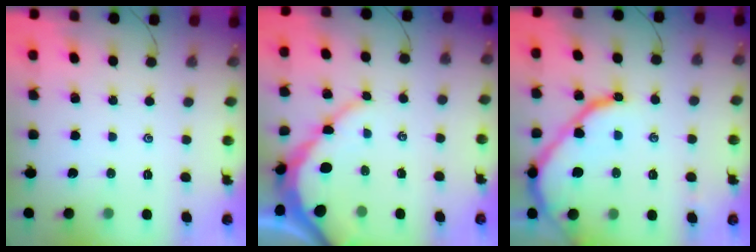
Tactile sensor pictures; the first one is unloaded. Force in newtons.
{"total": 8.7, "press": 8.6, "slide": 1.1}
{"total": 12.4, "press": 12.4, "slide": 1.3}